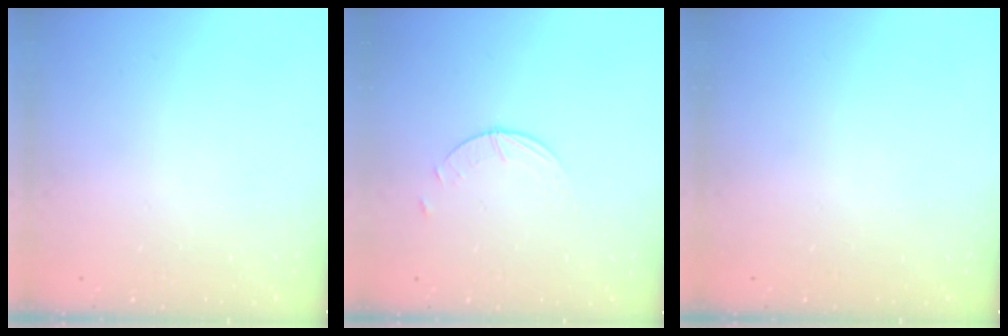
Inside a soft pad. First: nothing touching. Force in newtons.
{"total": 0.9, "press": 0.9, "slide": 0.2}
{"total": 0.0}